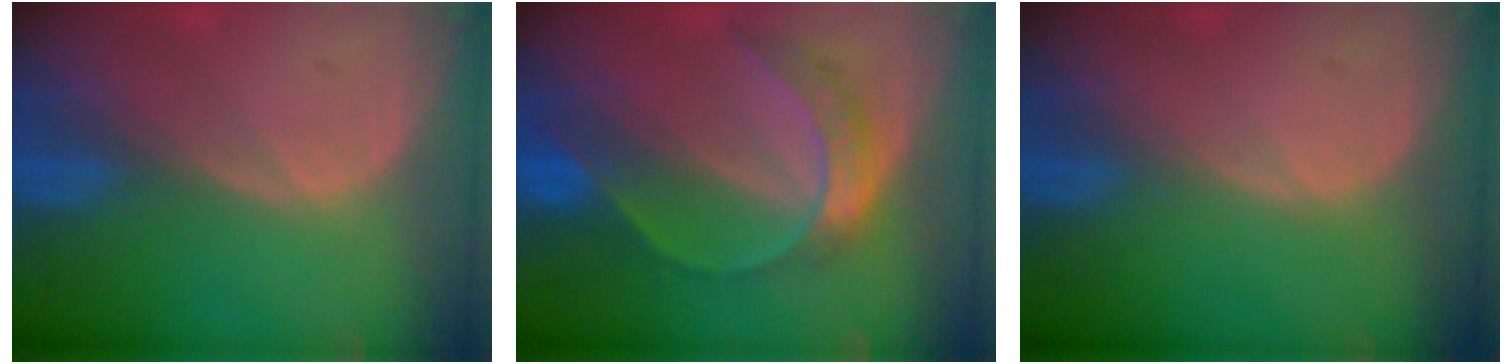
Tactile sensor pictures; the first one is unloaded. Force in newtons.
{"total": 7.5, "press": 6.3, "slide": 4.1}
{"total": 0.0}